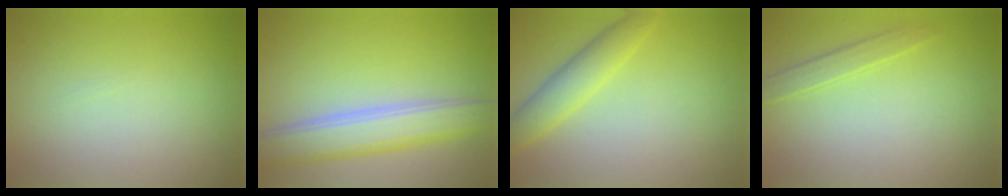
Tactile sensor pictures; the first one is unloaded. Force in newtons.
{"total": 5.2, "press": 5.2, "slide": 0.2}
{"total": 3.0, "press": 3.0, "slide": 0.1}
{"total": 1.3, "press": 1.3, "slide": 0.1}